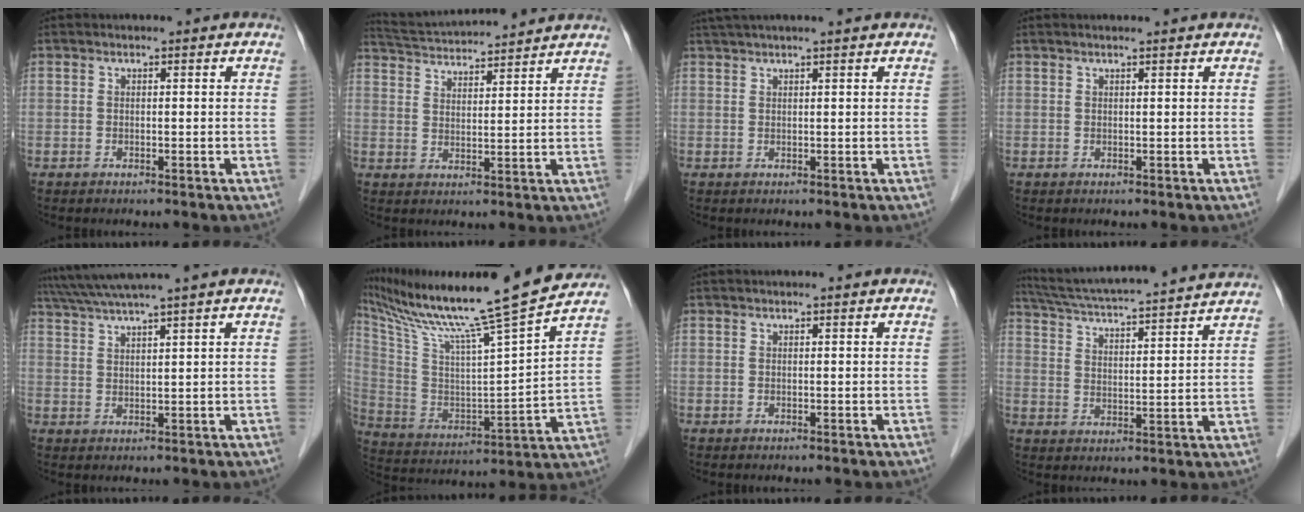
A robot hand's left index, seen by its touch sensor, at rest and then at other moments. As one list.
[{"total": 12.5, "force": [11.7, 0.3, 4.2], "torque": [-0.086, 0.028, 0.183]}, {"total": 5.8, "force": [4.9, -0.7, 3.1], "torque": [-0.045, 0.037, 0.077]}, {"total": 1.9, "force": [1.7, -0.2, 0.9], "torque": [-0.011, 0.015, 0.026]}, {"total": 7.7, "force": [6.5, -1.8, 3.8], "torque": [-0.067, 0.022, 0.110]}, {"total": 23.4, "force": [19.6, -1.6, 12.6], "torque": [-0.229, -0.026, 0.319]}, {"total": 0.0}, {"total": 21.4, "force": [19.6, 0.0, 8.6], "torque": [-0.152, 0.008, 0.279]}]